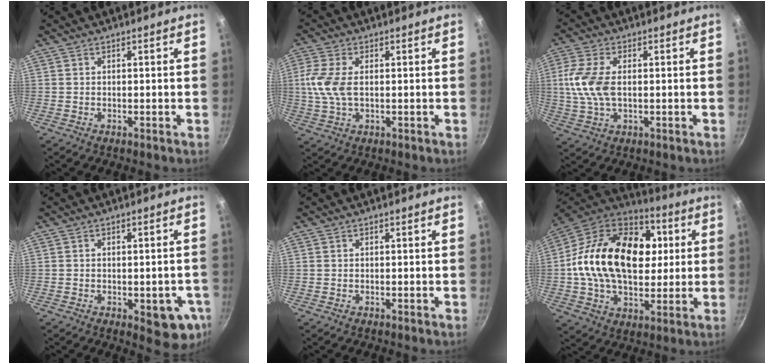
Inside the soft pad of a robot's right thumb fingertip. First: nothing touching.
{"total": 7.6, "force": [0.5, 4.2, 6.3], "torque": [-0.139, 0.004, 0.005]}
{"total": 9.2, "force": [0.5, 5.1, 7.7], "torque": [-0.162, 0.004, 0.004]}
{"total": 8.7, "force": [-2.5, 4.0, 7.2], "torque": [-0.053, 0.005, -0.027]}
{"total": 0.0}
{"total": 28.0, "force": [3.7, 18.6, 20.5], "torque": [-0.328, 0.024, 0.051]}